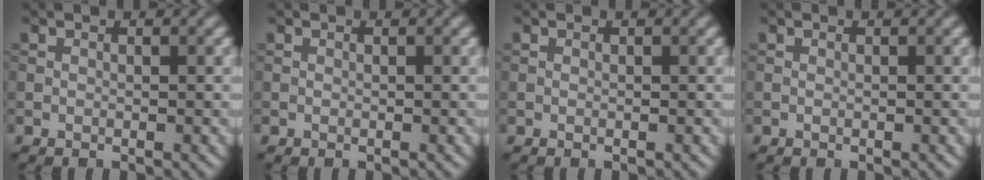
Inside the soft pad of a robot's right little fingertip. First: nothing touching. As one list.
[{"total": 0.0}, {"total": 0.0}, {"total": 0.0}]